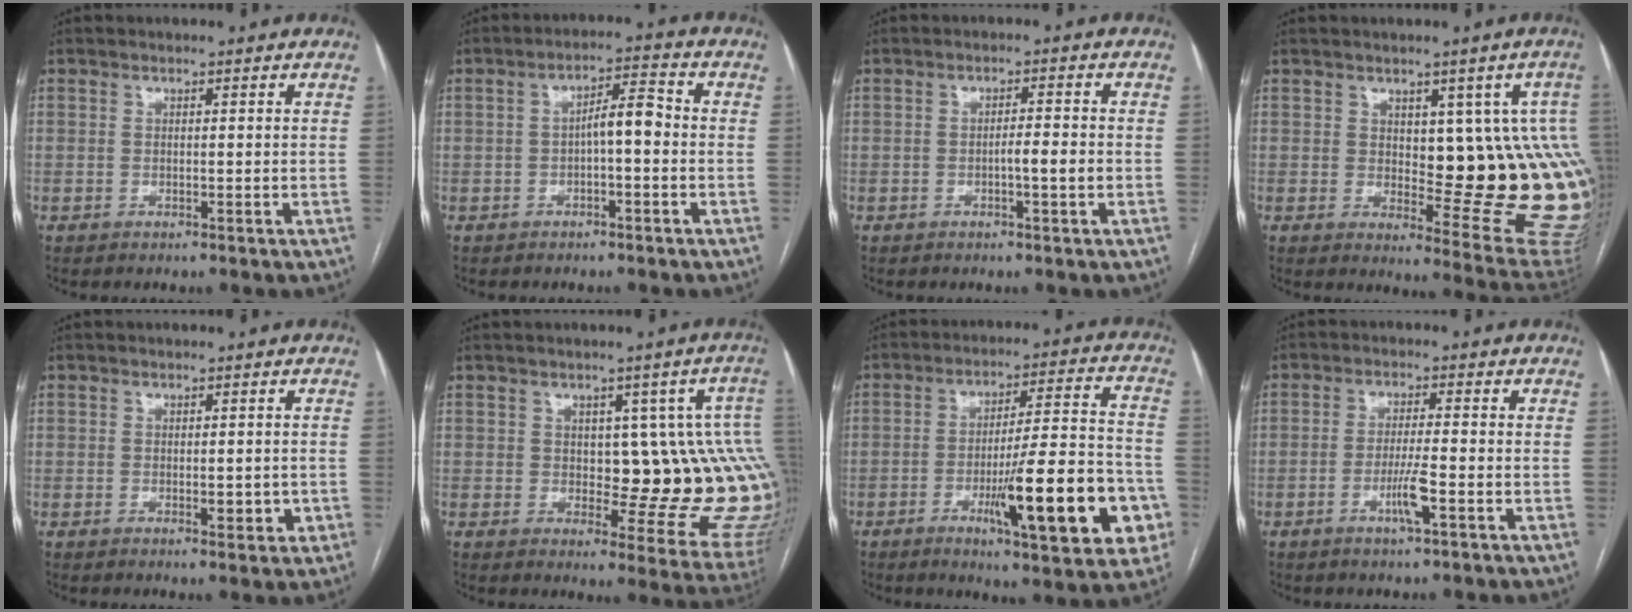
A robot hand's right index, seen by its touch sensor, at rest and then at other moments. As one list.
[{"total": 4.8, "force": [-0.7, 1.2, 4.5], "torque": [-0.072, 0.022, -0.010]}, {"total": 2.7, "force": [-0.8, 0.1, 2.6], "torque": [-0.040, 0.001, -0.014]}, {"total": 15.1, "force": [1.1, 5.4, 14.0], "torque": [-0.109, 0.006, 0.025]}, {"total": 2.7, "force": [-0.6, 1.2, 2.3], "torque": [-0.029, -0.002, -0.004]}, {"total": 14.8, "force": [0.7, 5.6, 13.7], "torque": [-0.108, 0.010, 0.016]}, {"total": 18.7, "force": [-6.5, 2.9, 17.3], "torque": [-0.225, 0.008, -0.084]}, {"total": 4.6, "force": [-2.0, -0.1, 4.1], "torque": [-0.079, -0.007, -0.039]}]